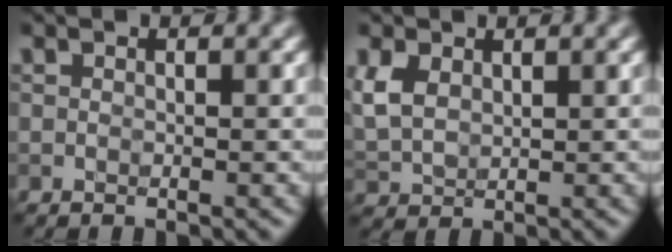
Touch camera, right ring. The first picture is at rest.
{"total": 3.6, "force": [1.2, 2.6, 2.2], "torque": [-0.061, 0.004, 0.025]}